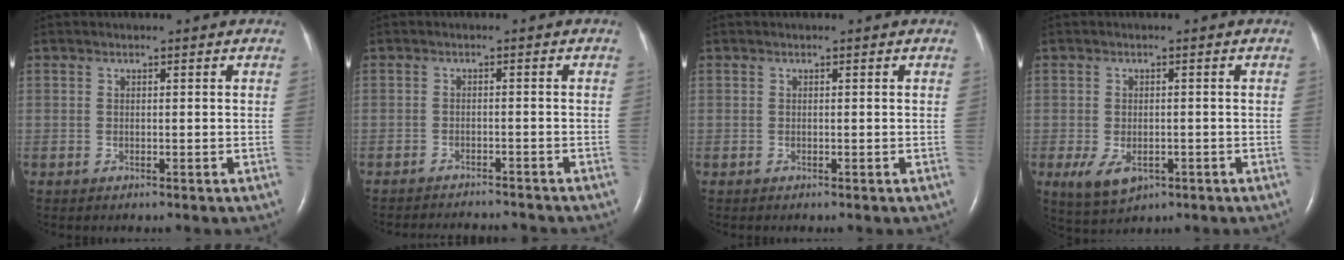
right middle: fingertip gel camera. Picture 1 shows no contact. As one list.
[{"total": 8.1, "force": [-7.9, 0.9, 1.7], "torque": [-0.024, -0.006, -0.103]}, {"total": 0.0}, {"total": 5.1, "force": [-2.1, 2.9, 3.6], "torque": [-0.074, -0.008, -0.024]}]